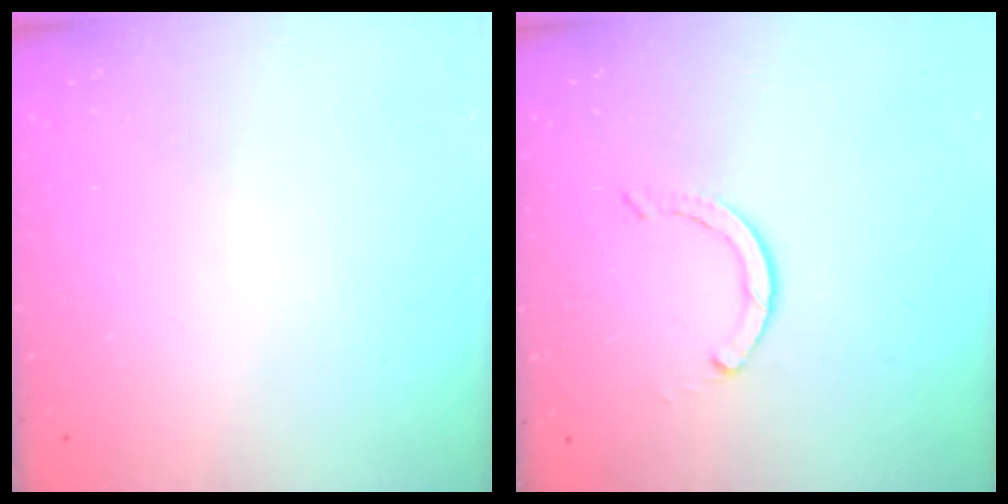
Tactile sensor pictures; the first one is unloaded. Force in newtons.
{"total": 2.4, "press": 2.4, "slide": 0.0}